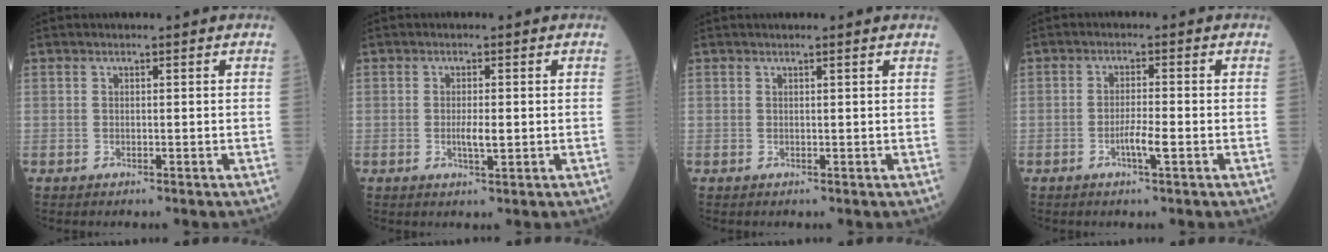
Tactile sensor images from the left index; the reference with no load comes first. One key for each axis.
{"total": 2.3, "fx": -0.3, "fy": 0.6, "fz": 2.2, "tx": -0.045, "ty": -0.005, "tz": -0.005}
{"total": 0.8, "fx": 0.6, "fy": -0.2, "fz": 0.4, "tx": -0.013, "ty": -0.001, "tz": 0.013}
{"total": 3.1, "fx": -1.4, "fy": 0.1, "fz": 2.7, "tx": -0.054, "ty": -0.006, "tz": -0.028}